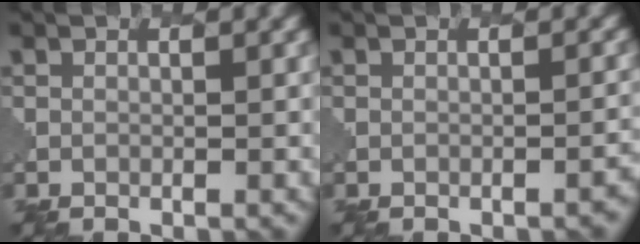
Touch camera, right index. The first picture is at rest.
{"total": 1.8, "force": [-1.2, 0.5, 1.2], "torque": [-0.004, 0.005, -0.016]}